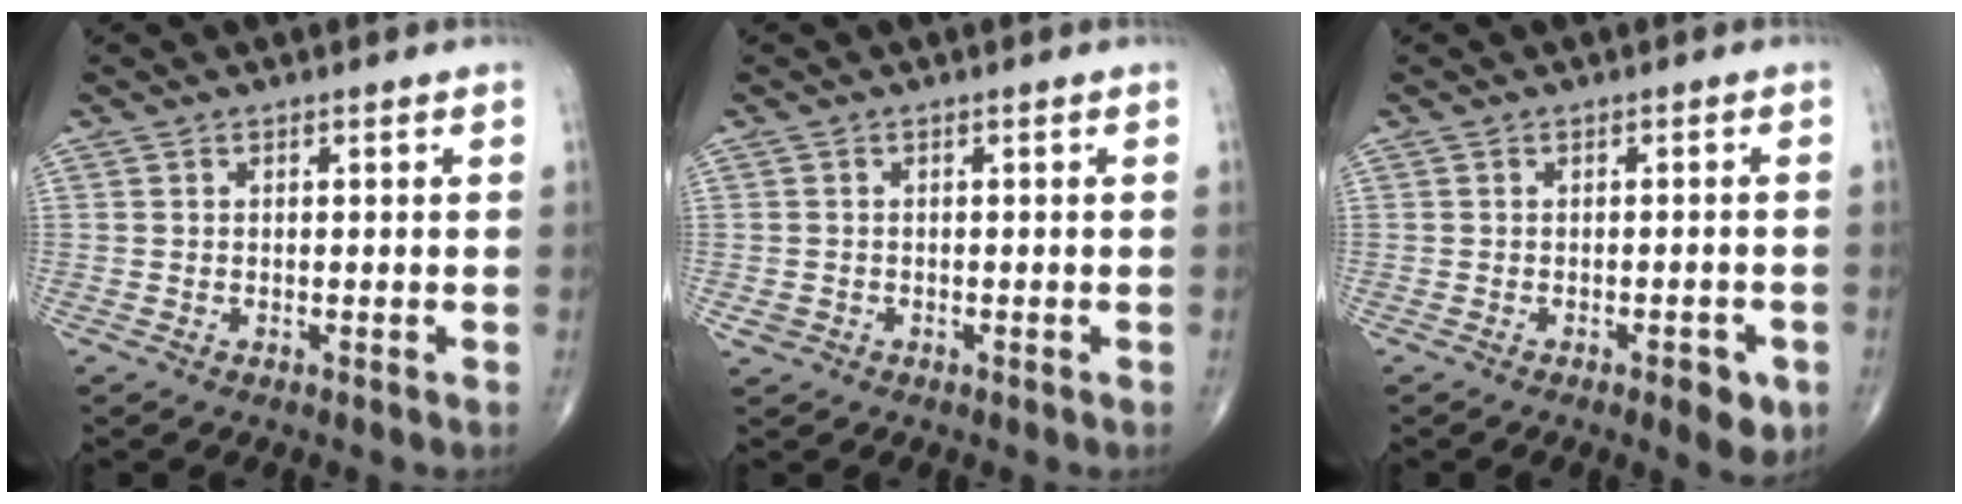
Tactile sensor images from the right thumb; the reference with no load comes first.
{"total": 1.5, "force": [-0.5, 1.3, 0.4], "torque": [-0.008, 0.005, -0.005]}
{"total": 4.3, "force": [-2.0, 1.7, 3.4], "torque": [-0.034, 0.002, -0.022]}